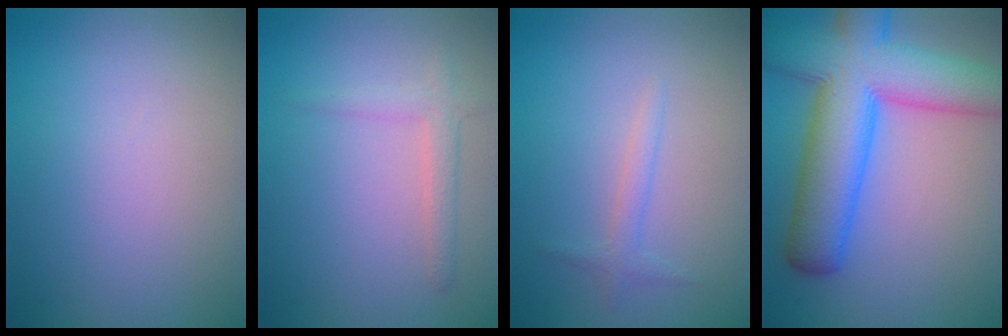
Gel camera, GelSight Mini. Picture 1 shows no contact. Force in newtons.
{"total": 2.0, "press": 1.9, "slide": 0.1}
{"total": 1.3, "press": 1.3, "slide": 0.0}
{"total": 12.0, "press": 12.0, "slide": 0.4}